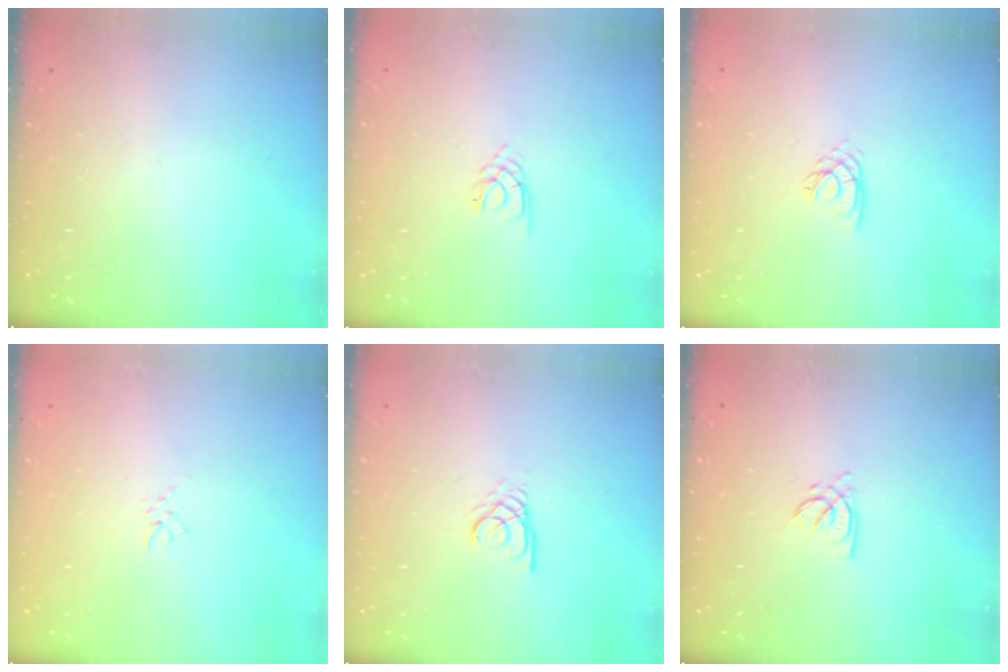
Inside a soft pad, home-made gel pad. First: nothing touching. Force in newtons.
{"total": 1.6, "press": 1.6, "slide": 0.3}
{"total": 1.8, "press": 1.8, "slide": 0.2}
{"total": 2.4, "press": 2.4, "slide": 0.4}
{"total": 2.6, "press": 2.6, "slide": 0.1}
{"total": 2.6, "press": 2.6, "slide": 0.2}